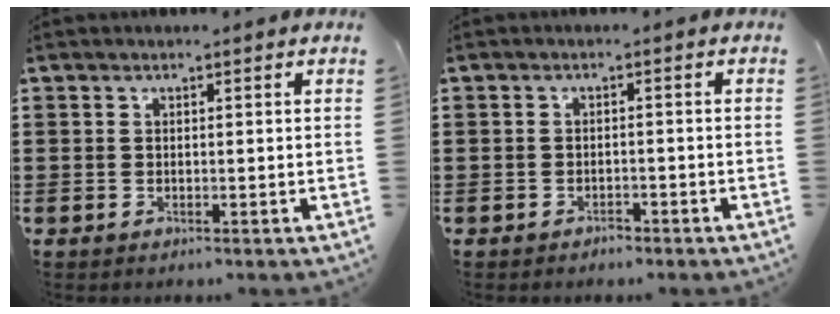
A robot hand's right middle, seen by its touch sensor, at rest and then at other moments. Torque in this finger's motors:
{"motor_torque": [2.14, 0.00, -0.01, 0.00]}